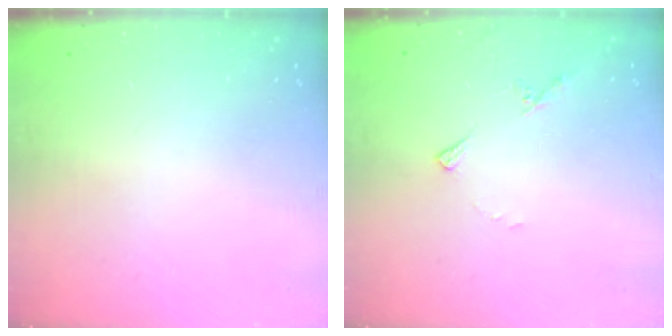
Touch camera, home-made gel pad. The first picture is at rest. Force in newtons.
{"total": 5.6, "press": 5.6, "slide": 0.6}